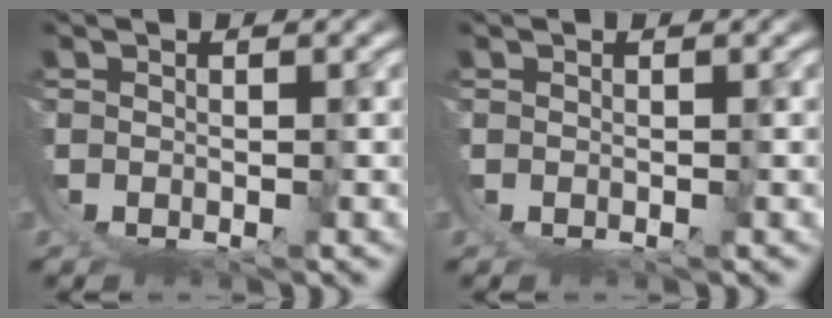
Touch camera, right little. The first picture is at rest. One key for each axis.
{"total": 0.0}